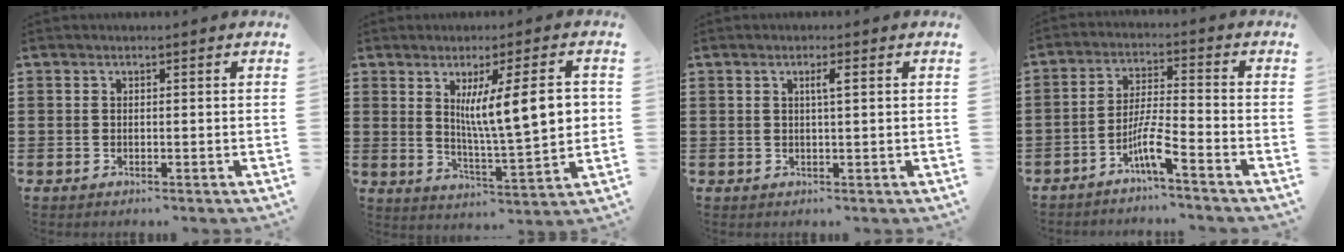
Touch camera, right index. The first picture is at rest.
{"total": 10.8, "force": [2.7, 1.8, 10.3], "torque": [-0.172, -0.004, 0.037]}
{"total": 1.9, "force": [0.6, 0.2, 1.8], "torque": [-0.036, 0.003, 0.007]}
{"total": 6.0, "force": [-4.1, 0.2, 4.4], "torque": [-0.097, -0.009, -0.080]}